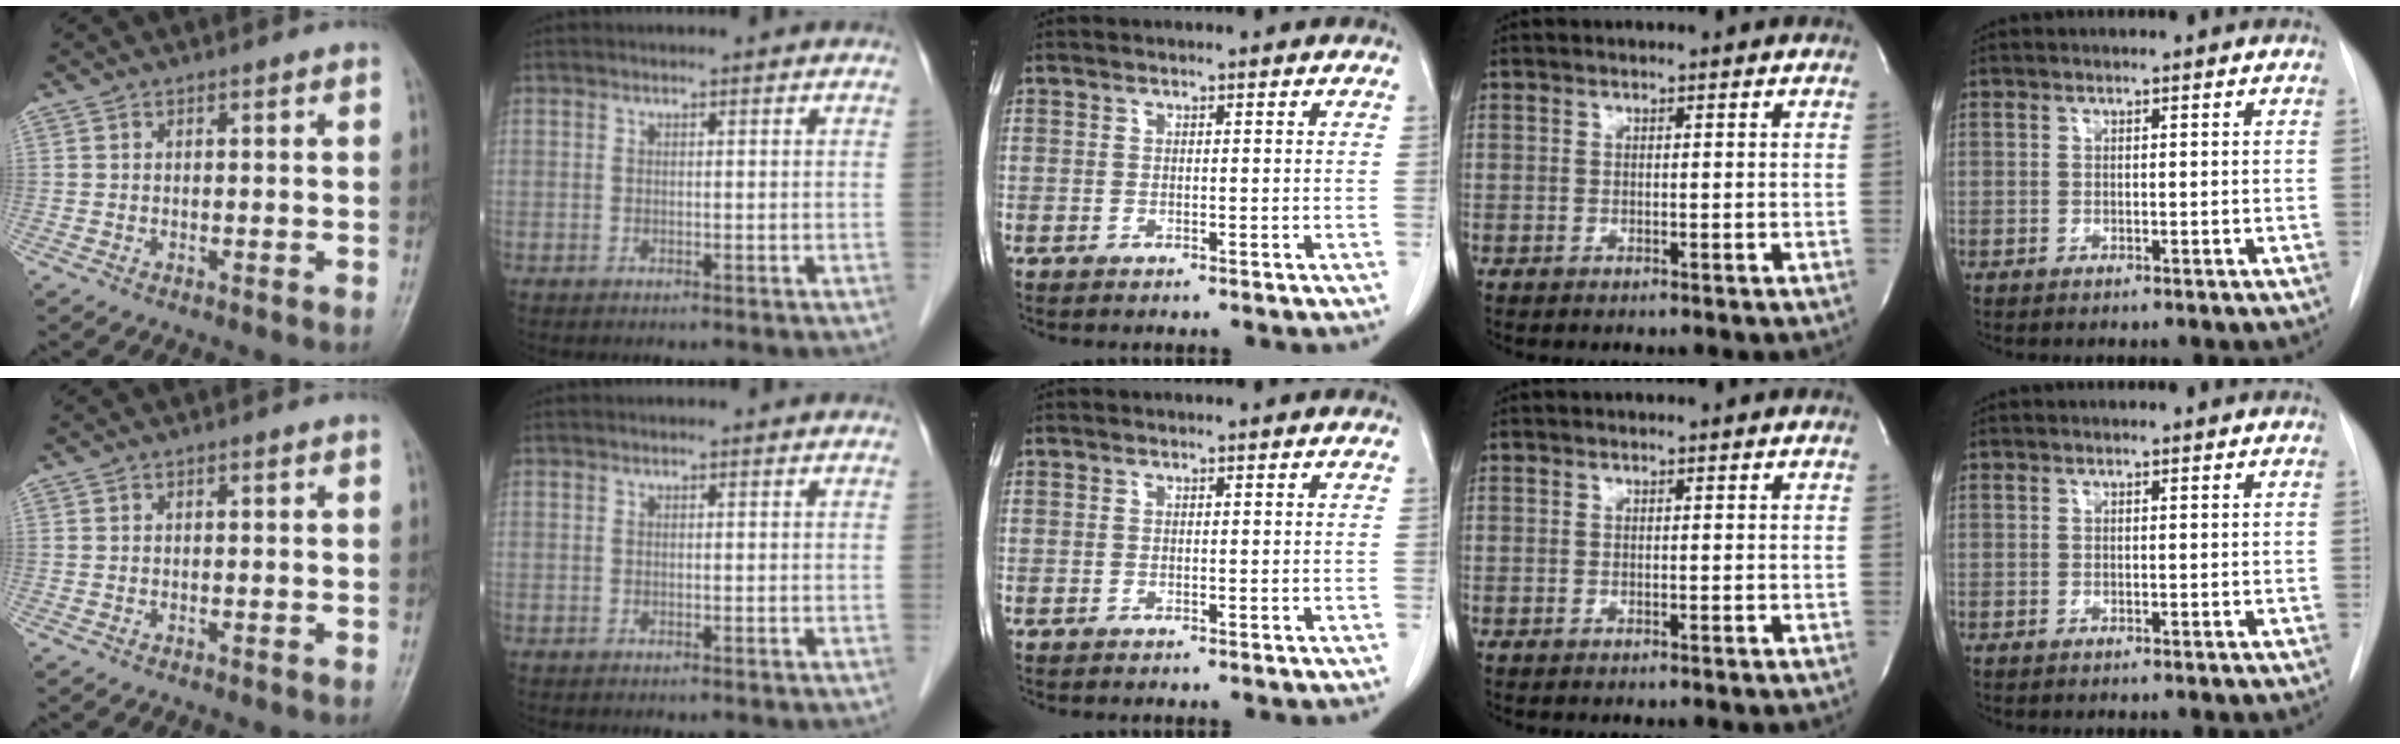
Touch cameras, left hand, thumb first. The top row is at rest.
{}